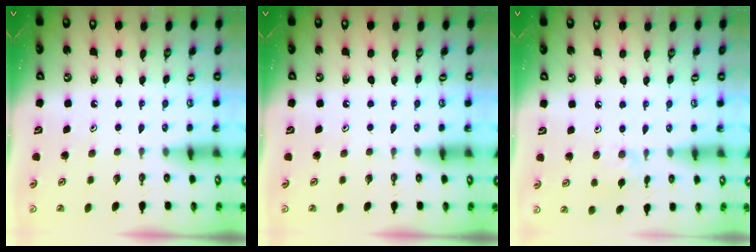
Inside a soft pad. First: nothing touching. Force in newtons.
{"total": 0.0}
{"total": 2.6, "press": 2.6, "slide": 0.5}